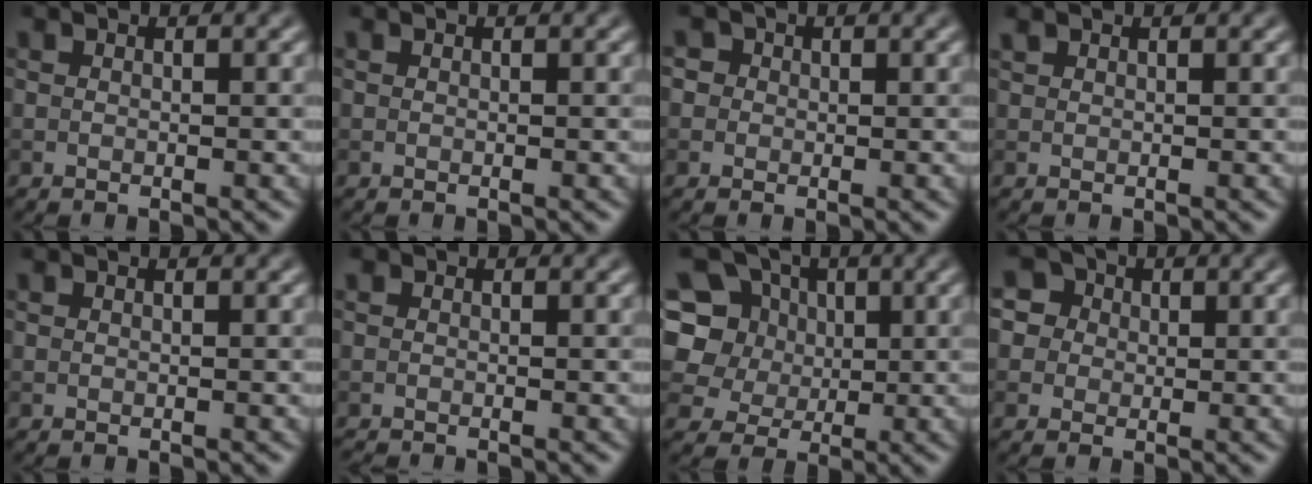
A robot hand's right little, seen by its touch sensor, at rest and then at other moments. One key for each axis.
{"total": 0.0}
{"total": 2.4, "fx": 1.0, "fy": 2.0, "fz": 0.9, "tx": 0.002, "ty": 0.013, "tz": -0.003}
{"total": 0.5, "fx": 0.5, "fy": 0.2, "fz": 0.1, "tx": 0.000, "ty": 0.002, "tz": 0.013}
{"total": 0.0}
{"total": 0.8, "fx": -0.8, "fy": 0.2, "fz": 0.0, "tx": 0.002, "ty": -0.003, "tz": -0.016}
{"total": 9.2, "fx": 3.2, "fy": 7.5, "fz": 4.2, "tx": -0.083, "ty": 0.024, "tz": 0.037}
{"total": 5.1, "fx": 2.1, "fy": 4.2, "fz": 1.8, "tx": -0.024, "ty": 0.028, "tz": 0.013}